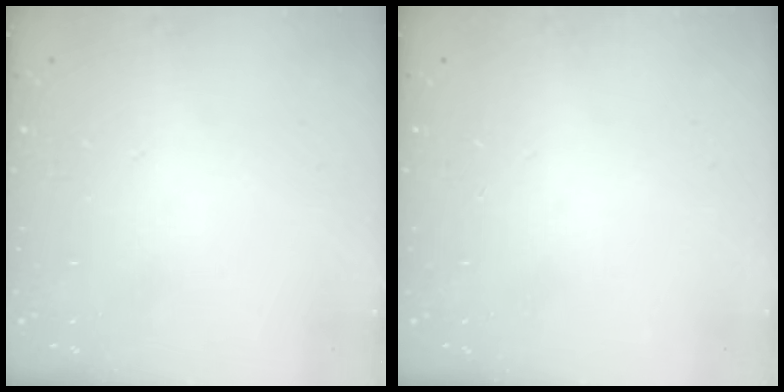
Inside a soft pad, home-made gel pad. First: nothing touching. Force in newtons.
{"total": 0.0}